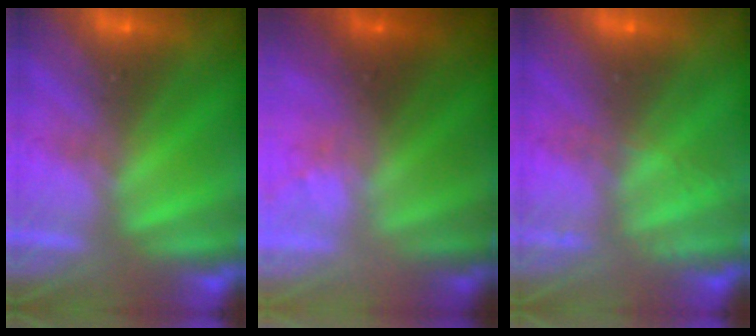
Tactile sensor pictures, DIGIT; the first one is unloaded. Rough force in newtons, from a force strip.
{"total": 7.2}
{"total": 2.1}